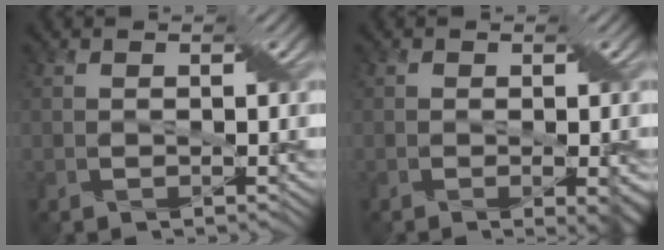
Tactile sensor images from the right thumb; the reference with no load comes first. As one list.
[{"total": 4.6, "force": [-1.7, 1.9, 3.9], "torque": [-0.047, -0.015, -0.017]}]